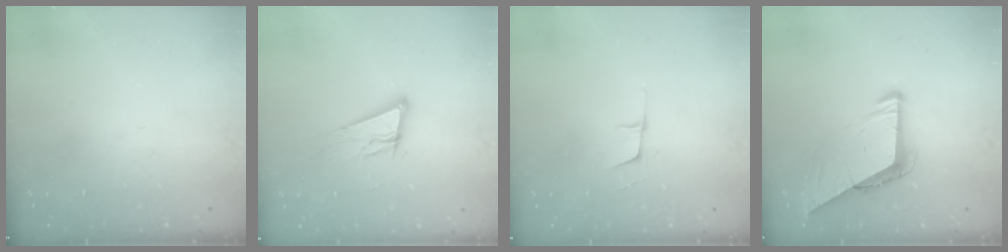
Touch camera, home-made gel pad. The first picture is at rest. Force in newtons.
{"total": 12.2, "press": 11.7, "slide": 3.4}
{"total": 5.1, "press": 4.3, "slide": 2.6}
{"total": 7.1, "press": 7.1, "slide": 0.5}